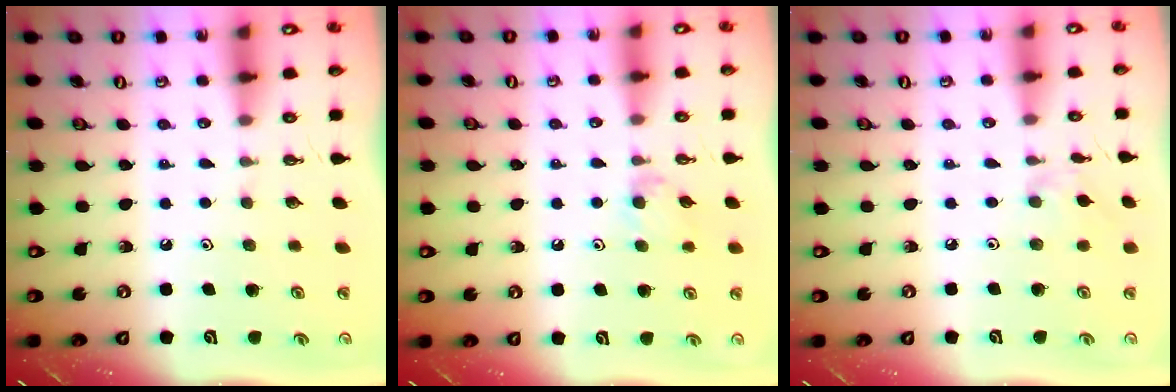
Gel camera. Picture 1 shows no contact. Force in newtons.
{"total": 5.5, "press": 5.4, "slide": 1.0}
{"total": 1.6, "press": 1.5, "slide": 0.4}